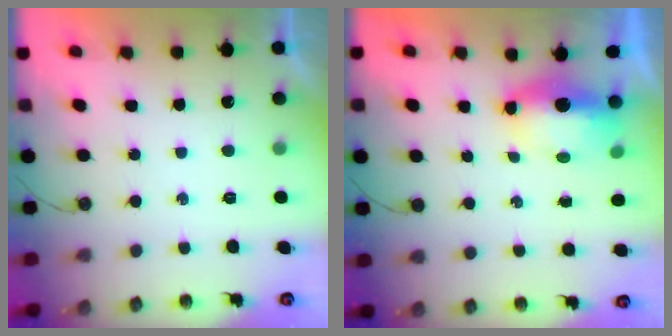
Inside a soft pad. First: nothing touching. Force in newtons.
{"total": 12.7, "press": 8.4, "slide": 9.5}